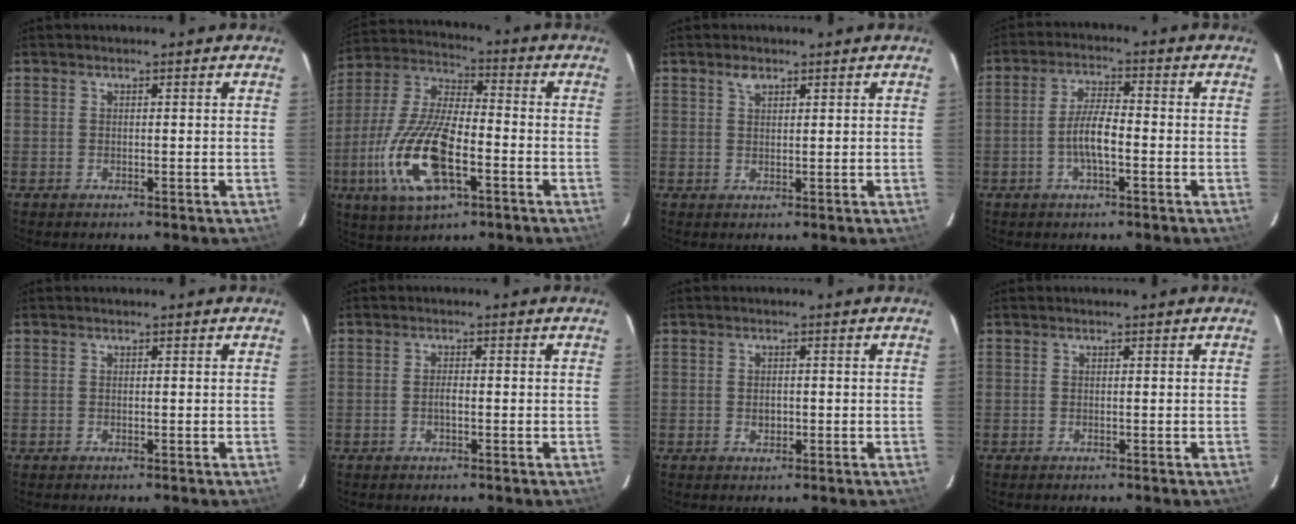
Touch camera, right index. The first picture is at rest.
{"total": 18.6, "force": [-6.4, 7.1, 15.9], "torque": [-0.346, -0.016, -0.124]}
{"total": 1.8, "force": [1.2, 1.0, 1.0], "torque": [-0.017, 0.005, 0.022]}
{"total": 5.9, "force": [-1.9, 1.4, 5.4], "torque": [-0.109, 0.007, -0.037]}
{"total": 0.0}
{"total": 1.4, "force": [-0.5, 0.4, 1.3], "torque": [-0.026, 0.002, -0.010]}
{"total": 1.7, "force": [-0.3, 1.2, 1.2], "torque": [-0.020, 0.002, -0.005]}
{"total": 0.0}